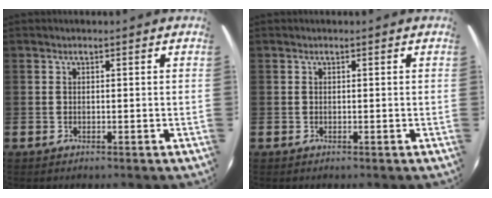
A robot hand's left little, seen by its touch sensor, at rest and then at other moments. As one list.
[{"total": 0.0}]